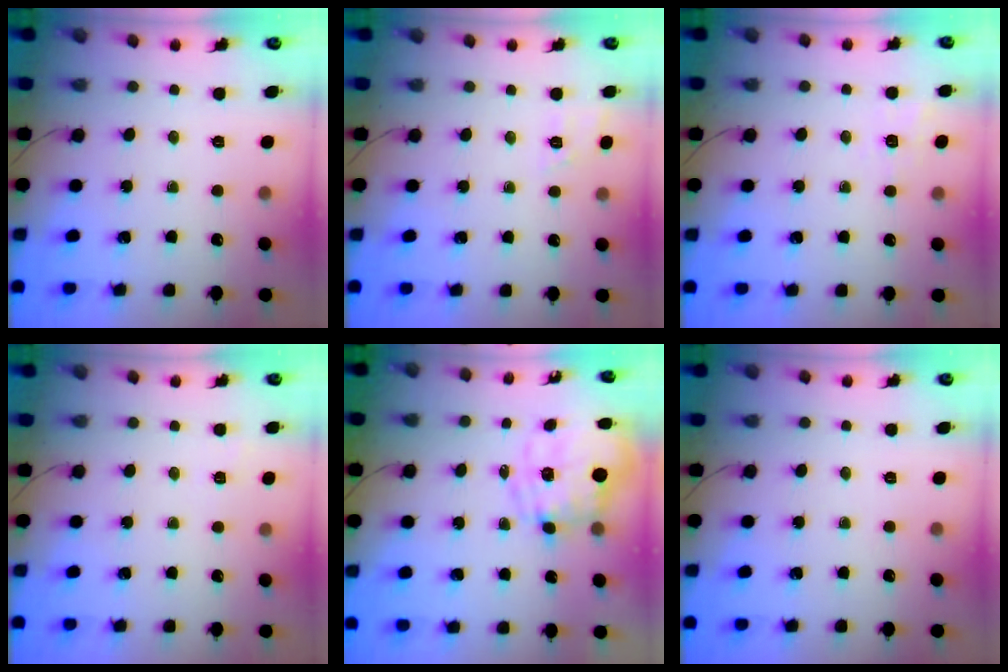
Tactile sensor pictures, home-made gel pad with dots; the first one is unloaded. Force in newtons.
{"total": 2.8, "press": 2.2, "slide": 1.7}
{"total": 1.7, "press": 0.9, "slide": 1.5}
{"total": 1.3, "press": 0.2, "slide": 1.3}
{"total": 3.8, "press": 3.4, "slide": 1.8}
{"total": 0.0}